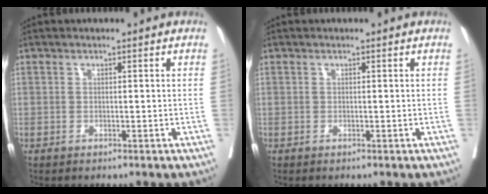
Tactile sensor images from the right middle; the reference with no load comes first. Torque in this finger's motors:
{"motor_torque": [0.25, -0.01, 0.07, -0.01]}